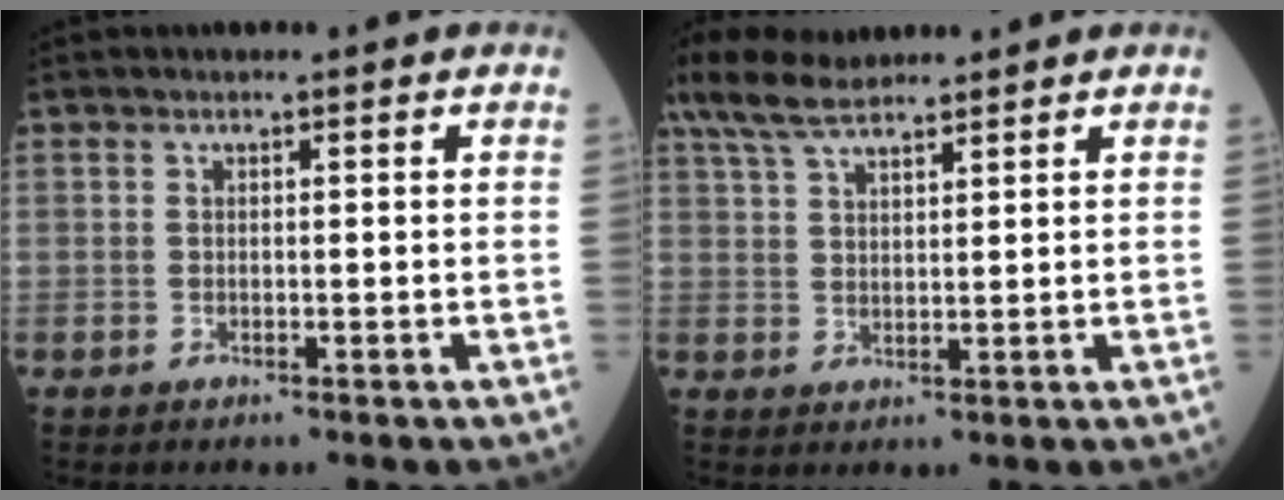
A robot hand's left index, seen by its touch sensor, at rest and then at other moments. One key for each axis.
{"total": 7.8, "fx": 6.6, "fy": 1.7, "fz": 3.9, "tx": -0.087, "ty": 0.025, "tz": 0.128}